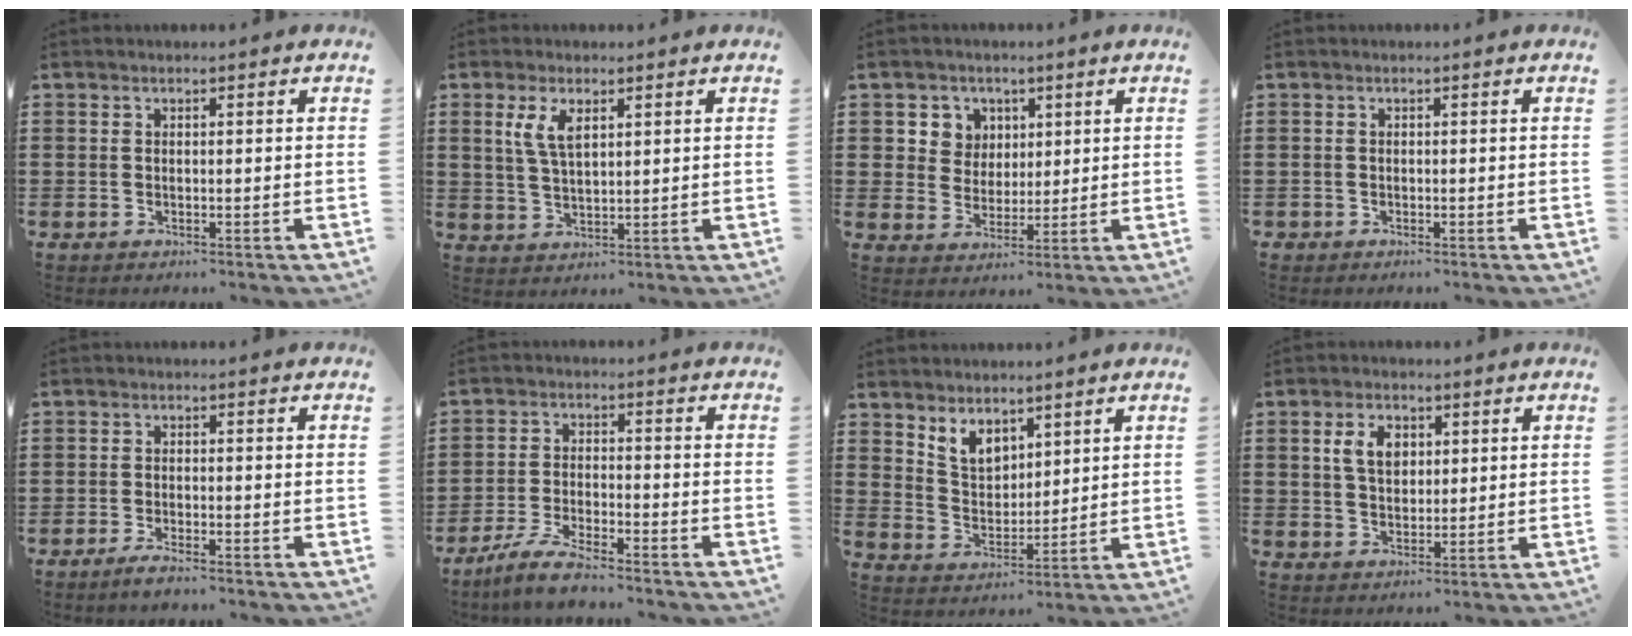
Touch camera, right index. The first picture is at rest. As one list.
[{"total": 4.7, "force": [1.9, 2.0, 3.8], "torque": [-0.082, 0.007, 0.033]}, {"total": 5.1, "force": [2.0, 4.6, 0.5], "torque": [-0.028, 0.015, 0.035]}, {"total": 0.6, "force": [-0.3, 0.5, -0.1], "torque": [0.000, 0.005, -0.010]}, {"total": 1.8, "force": [-1.7, 0.1, 0.8], "torque": [-0.015, 0.001, -0.030]}, {"total": 5.3, "force": [-4.9, 0.3, 2.0], "torque": [-0.055, -0.006, -0.099]}, {"total": 5.2, "force": [3.9, 3.0, 1.8], "torque": [-0.052, -0.003, 0.074]}, {"total": 5.0, "force": [1.5, 3.2, 3.5], "torque": [-0.080, 0.015, 0.024]}]